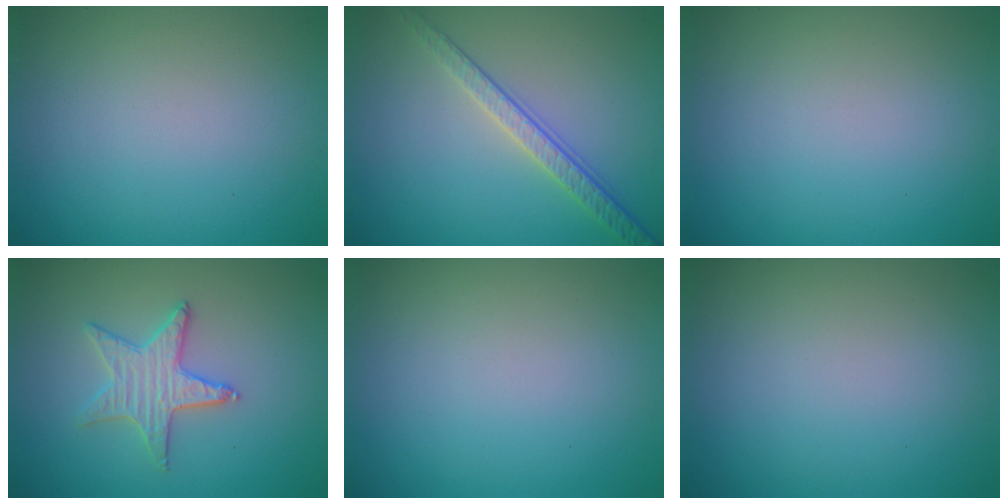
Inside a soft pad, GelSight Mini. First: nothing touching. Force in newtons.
{"total": 2.8, "press": 2.4, "slide": 1.5}
{"total": 0.0}
{"total": 2.4, "press": 2.4, "slide": 0.2}
{"total": 0.0}
{"total": 0.0}